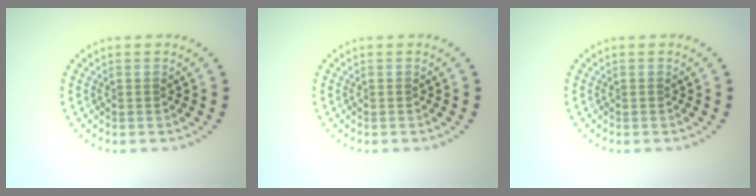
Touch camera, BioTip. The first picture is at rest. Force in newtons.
{"total": 0.0}
{"total": 0.0}